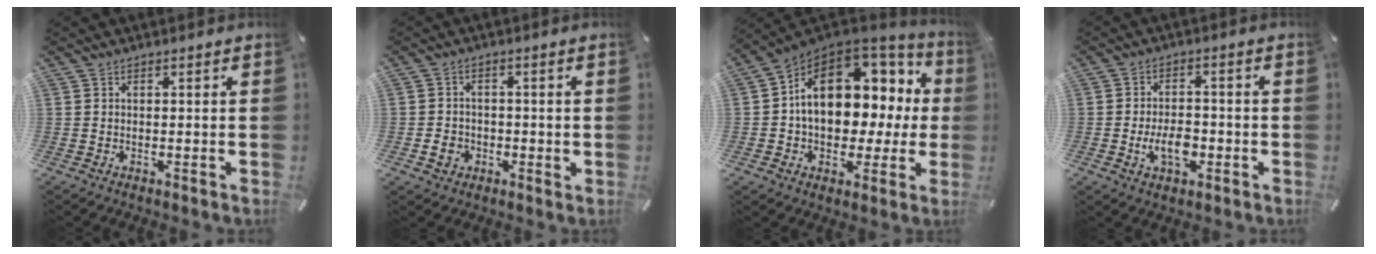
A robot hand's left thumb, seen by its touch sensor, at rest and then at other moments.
{"total": 4.0, "force": [-1.1, 3.5, 1.7], "torque": [-0.027, -0.001, -0.022]}
{"total": 16.2, "force": [2.8, 11.5, 11.0], "torque": [-0.154, -0.016, 0.050]}
{"total": 7.2, "force": [-2.1, 4.4, 5.3], "torque": [-0.112, 0.006, -0.038]}